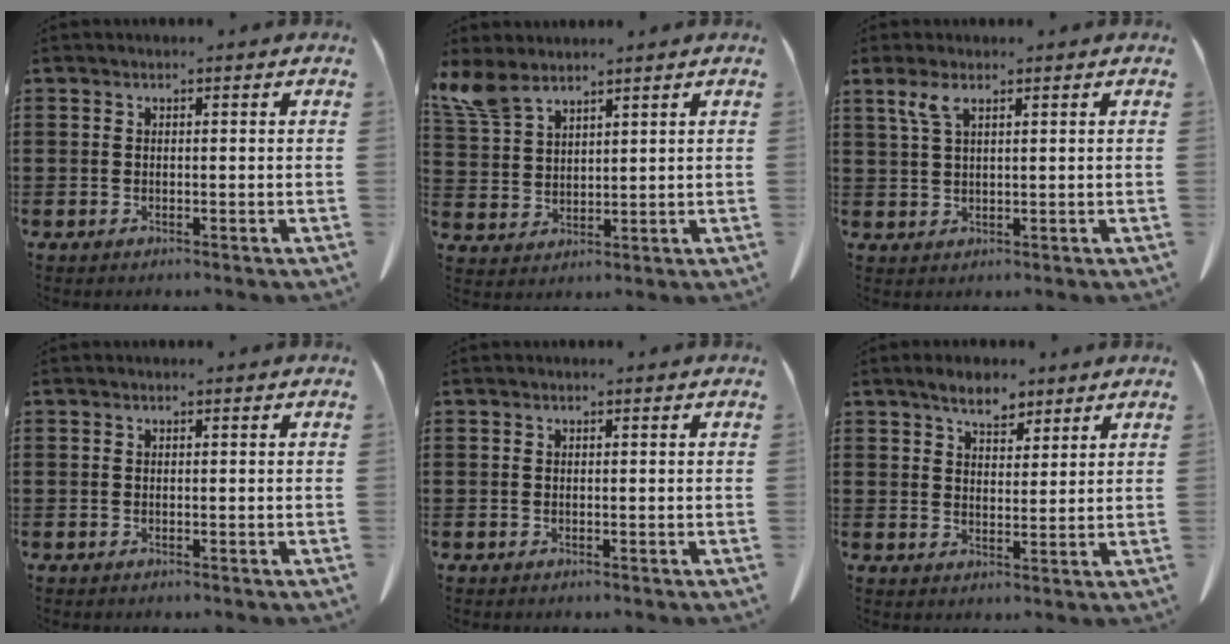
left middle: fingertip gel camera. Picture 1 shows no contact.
{"total": 5.5, "force": [4.5, 1.9, 2.6], "torque": [-0.068, -0.007, 0.085]}
{"total": 3.2, "force": [2.0, 0.8, 2.4], "torque": [-0.062, 0.000, 0.032]}
{"total": 0.0}
{"total": 0.0}
{"total": 5.0, "force": [4.0, 2.1, 2.0], "torque": [-0.043, -0.002, 0.072]}